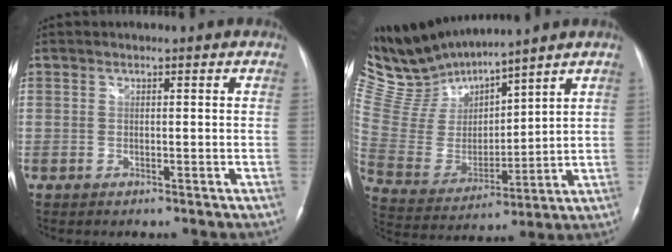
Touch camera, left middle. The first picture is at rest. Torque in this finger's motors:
{"motor_torque": [0.19, -0.67, -0.13, -0.05]}